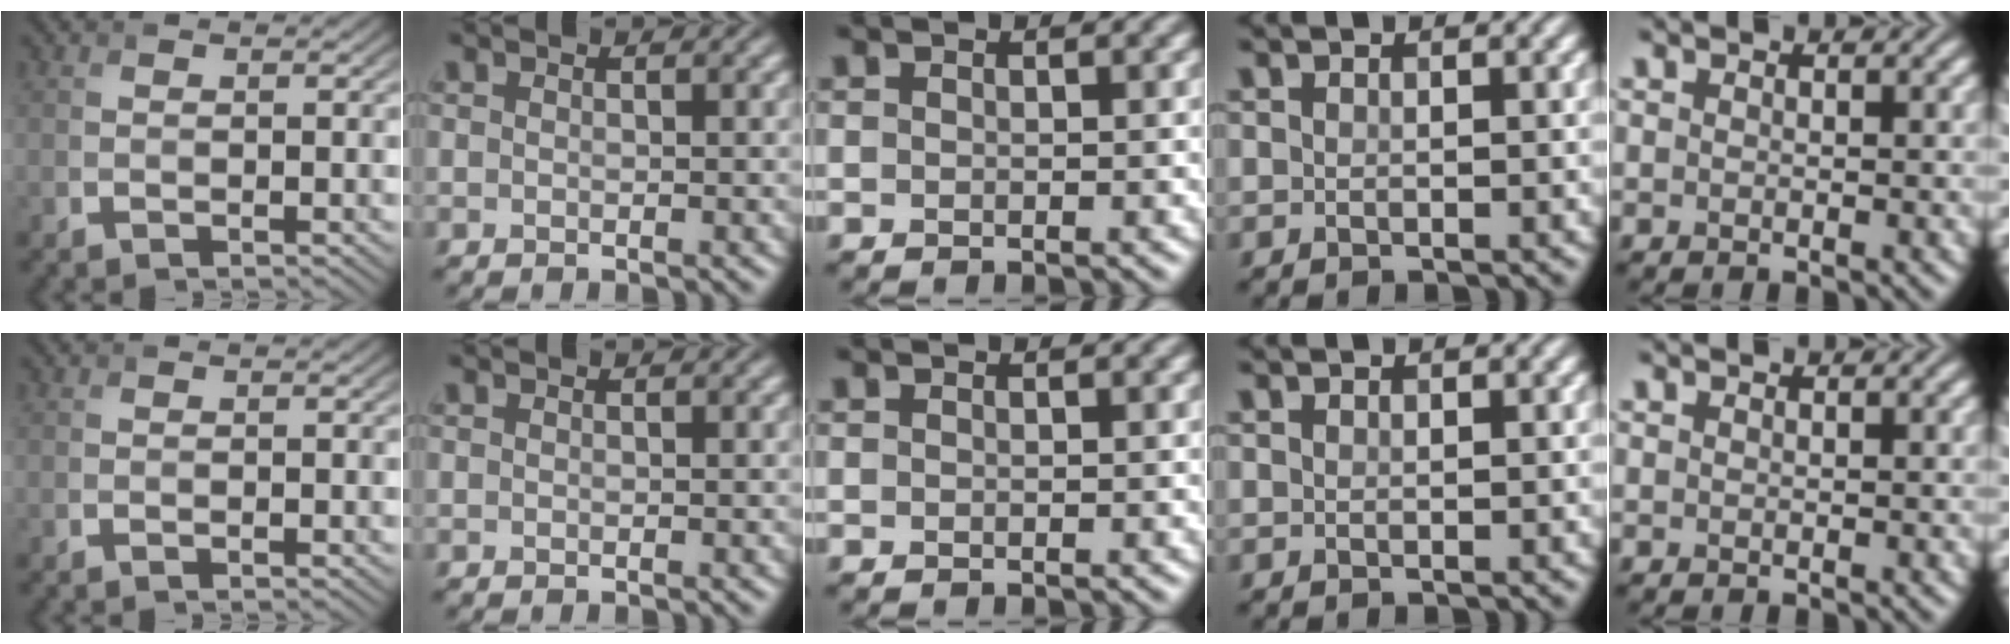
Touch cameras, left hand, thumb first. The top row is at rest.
{}